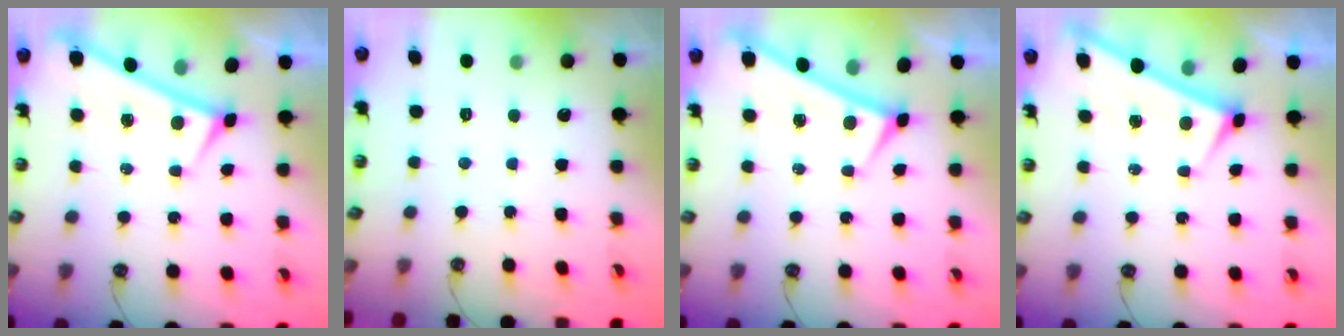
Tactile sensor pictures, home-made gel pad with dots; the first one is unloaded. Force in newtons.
{"total": 0.0}
{"total": 0.0}
{"total": 1.3, "press": 1.3, "slide": 0.5}